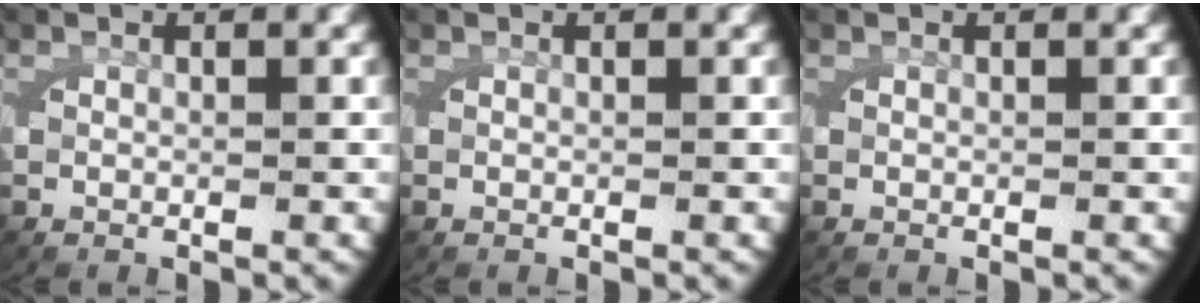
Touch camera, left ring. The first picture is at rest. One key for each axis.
{"total": 0.0}
{"total": 0.0}